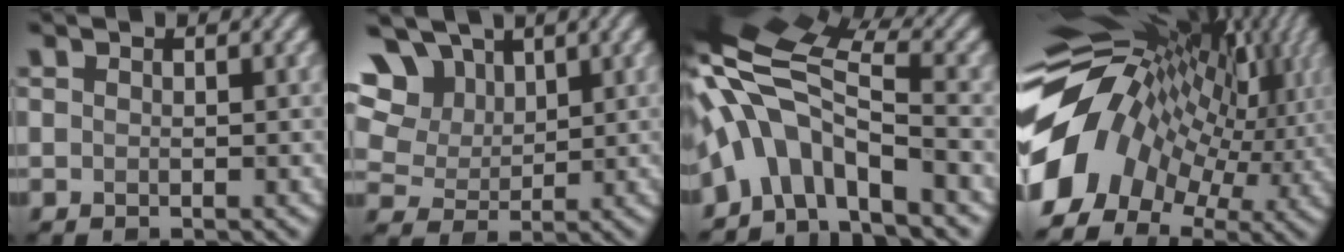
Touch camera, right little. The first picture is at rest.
{"total": 13.4, "force": [6.8, 9.3, 6.8], "torque": [-0.157, 0.038, 0.115]}
{"total": 8.7, "force": [-3.2, 3.8, 7.1], "torque": [-0.123, 0.021, -0.077]}
{"total": 13.7, "force": [0.5, 9.6, 9.8], "torque": [-0.197, 0.011, 0.011]}